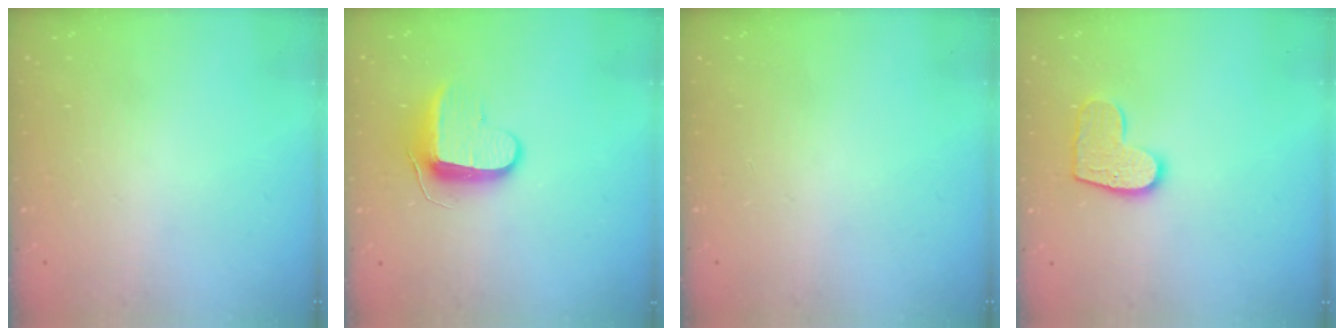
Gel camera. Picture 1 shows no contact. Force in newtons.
{"total": 10.5, "press": 10.4, "slide": 1.2}
{"total": 0.0}
{"total": 10.8, "press": 10.8, "slide": 0.7}